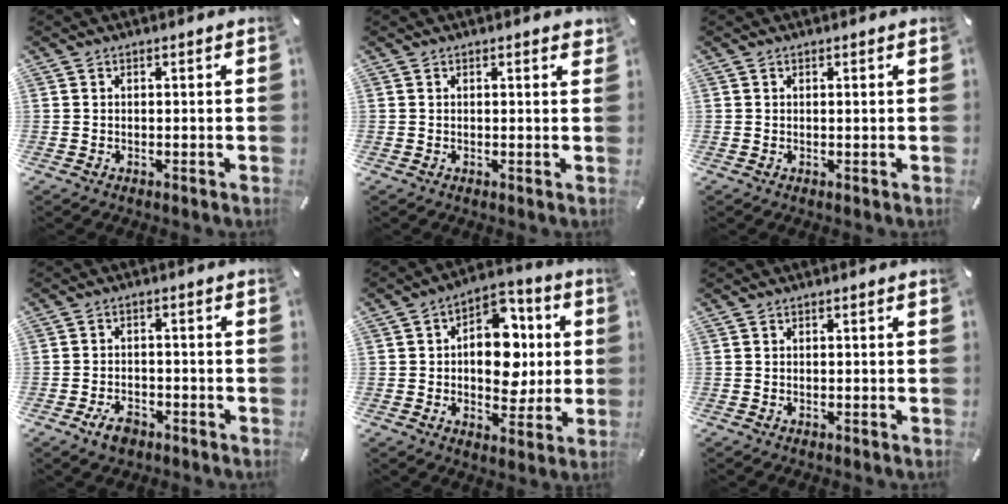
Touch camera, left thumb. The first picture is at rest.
{"total": 0.8, "force": [0.5, 0.2, 0.7], "torque": [-0.006, -0.002, 0.006]}
{"total": 0.0}
{"total": 4.8, "force": [-2.9, 2.9, 2.6], "torque": [-0.053, 0.015, -0.055]}
{"total": 13.1, "force": [0.9, 9.5, 9.0], "torque": [-0.125, -0.005, 0.016]}
{"total": 0.0}